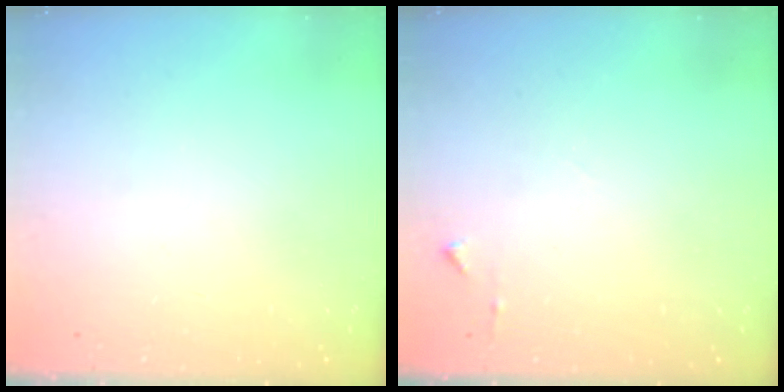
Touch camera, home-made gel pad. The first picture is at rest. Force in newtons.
{"total": 5.1, "press": 5.1, "slide": 0.6}